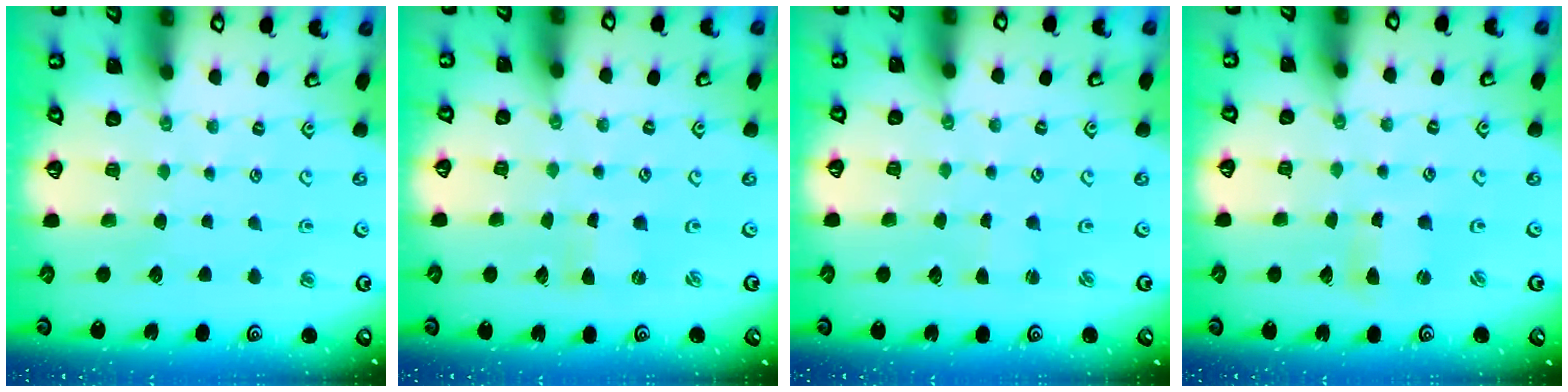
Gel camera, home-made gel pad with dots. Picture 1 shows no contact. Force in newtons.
{"total": 0.0}
{"total": 0.8, "press": 0.8, "slide": 0.1}
{"total": 1.5, "press": 1.4, "slide": 0.2}